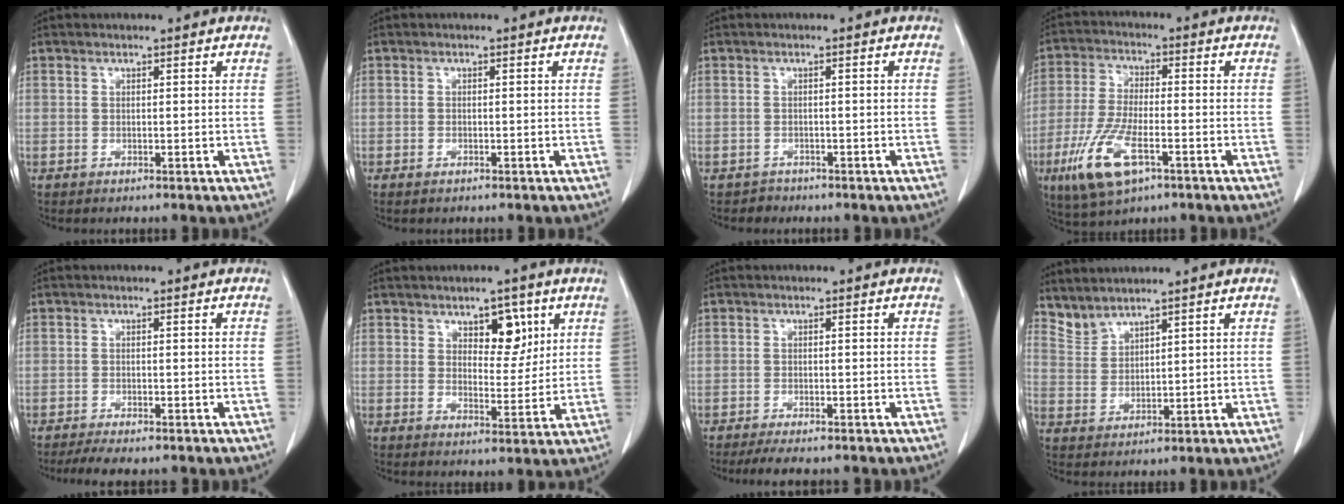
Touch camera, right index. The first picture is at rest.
{"total": 0.6, "force": [-0.5, 0.1, 0.4], "torque": [-0.013, -0.003, -0.004]}
{"total": 1.2, "force": [-1.0, 0.5, -0.4], "torque": [0.004, 0.001, -0.018]}
{"total": 11.0, "force": [-5.1, 3.2, 9.2], "torque": [-0.199, -0.019, -0.089]}
{"total": 5.1, "force": [-4.2, 0.7, 2.8], "torque": [-0.040, -0.010, -0.063]}
{"total": 5.6, "force": [2.9, 2.8, 3.9], "torque": [-0.052, 0.001, 0.046]}
{"total": 6.4, "force": [-5.5, 0.9, 3.1], "torque": [-0.040, -0.010, -0.080]}
{"total": 3.6, "force": [3.6, -0.2, 0.3], "torque": [-0.017, 0.004, 0.086]}